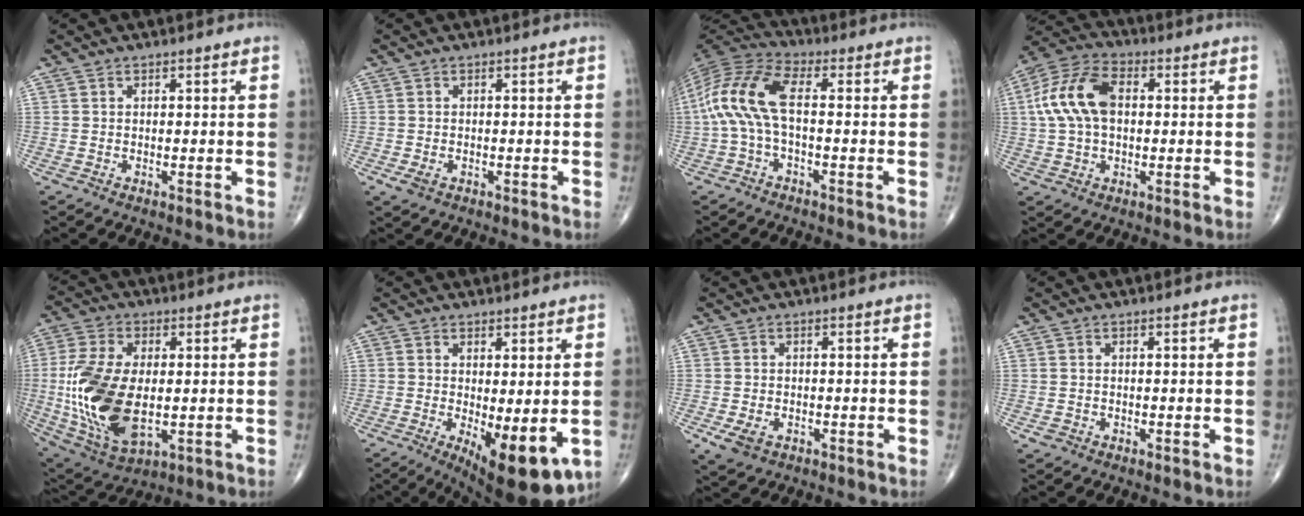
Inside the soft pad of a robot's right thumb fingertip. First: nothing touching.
{"total": 2.0, "force": [-0.9, 1.3, 1.3], "torque": [-0.026, -0.001, -0.011]}
{"total": 11.9, "force": [-0.5, 4.8, 10.9], "torque": [-0.245, 0.038, -0.019]}
{"total": 12.8, "force": [1.5, 7.8, 10.0], "torque": [-0.202, 0.029, 0.021]}
{"total": 19.0, "force": [-1.2, 10.3, 16.0], "torque": [-0.333, -0.013, -0.009]}
{"total": 12.2, "force": [-3.5, 4.2, 10.9], "torque": [-0.148, -0.027, -0.038]}
{"total": 3.8, "force": [-1.6, 2.5, 2.3], "torque": [-0.046, -0.002, -0.020]}
{"total": 1.0, "force": [-0.5, 0.9, 0.3], "torque": [-0.005, 0.004, -0.008]}